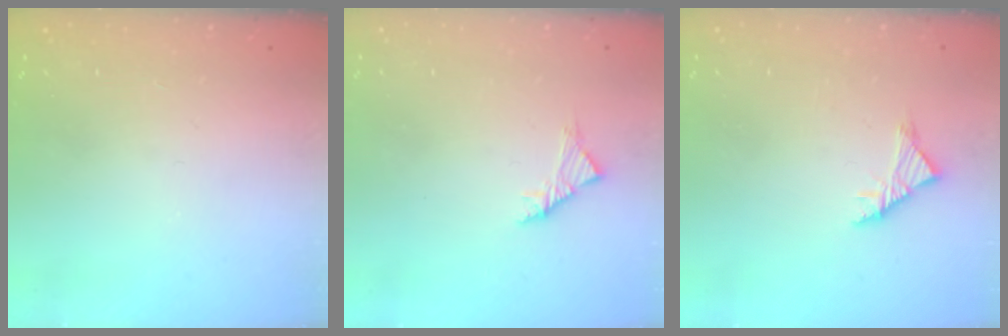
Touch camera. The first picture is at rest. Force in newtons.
{"total": 2.8, "press": 2.6, "slide": 0.8}
{"total": 3.0, "press": 2.9, "slide": 0.9}